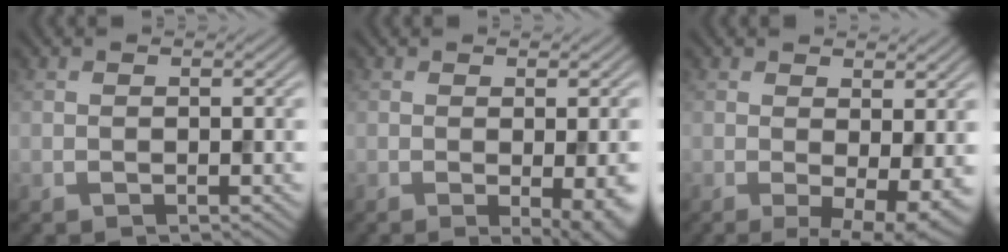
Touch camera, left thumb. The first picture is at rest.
{"total": 6.0, "force": [-1.3, 1.5, 5.6], "torque": [-0.071, -0.012, -0.010]}
{"total": 5.2, "force": [0.0, 1.4, 5.0], "torque": [-0.075, -0.012, 0.007]}